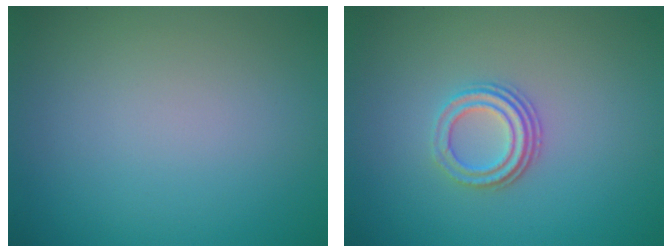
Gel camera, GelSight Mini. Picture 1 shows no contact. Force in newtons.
{"total": 3.0, "press": 2.3, "slide": 1.9}